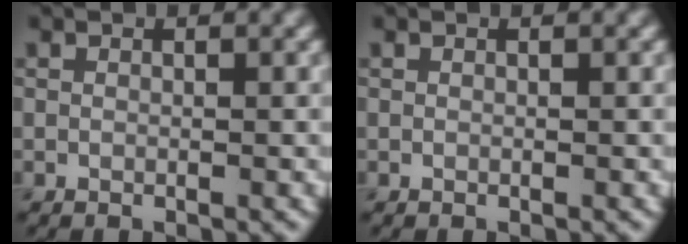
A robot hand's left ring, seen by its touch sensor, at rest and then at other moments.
{"total": 0.0}